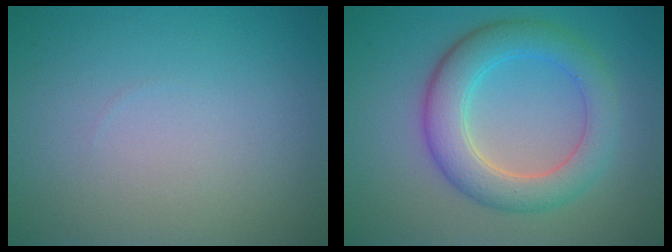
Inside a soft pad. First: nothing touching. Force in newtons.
{"total": 5.8, "press": 5.8, "slide": 0.4}